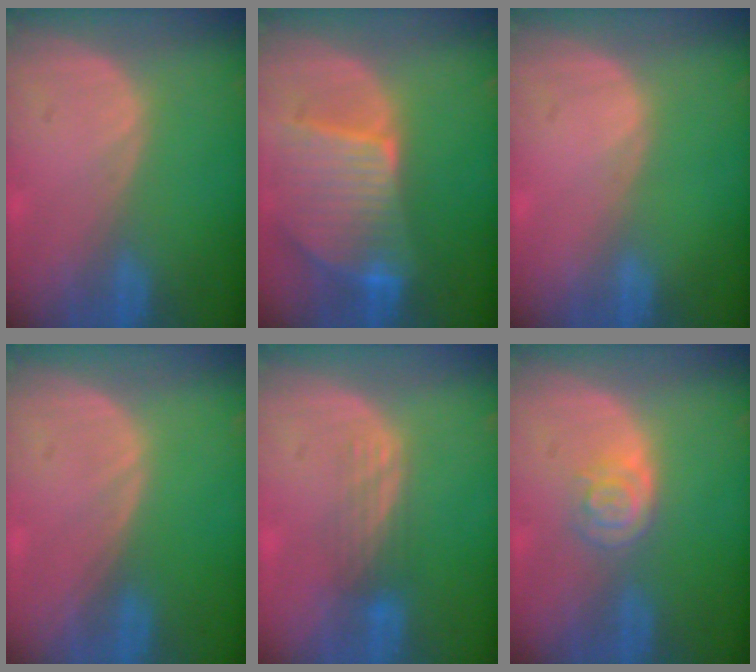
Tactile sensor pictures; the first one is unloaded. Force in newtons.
{"total": 9.6, "press": 8.4, "slide": 4.6}
{"total": 0.0}
{"total": 0.0}
{"total": 3.5, "press": 3.0, "slide": 1.9}
{"total": 3.9, "press": 3.7, "slide": 1.2}